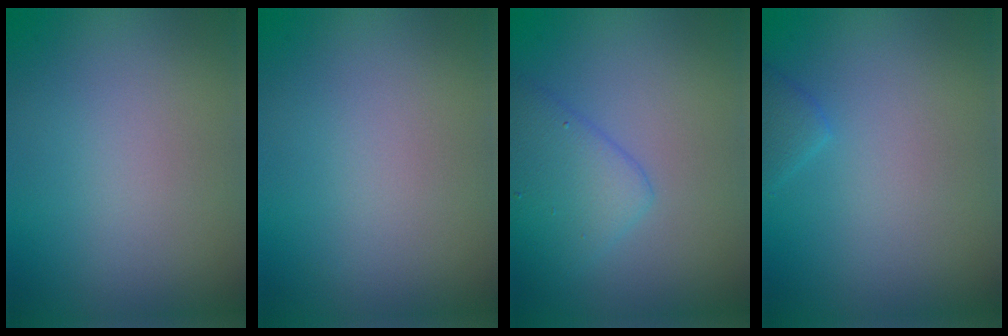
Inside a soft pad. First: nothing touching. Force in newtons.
{"total": 0.0}
{"total": 3.9, "press": 3.9, "slide": 0.1}
{"total": 1.3, "press": 1.3, "slide": 0.1}